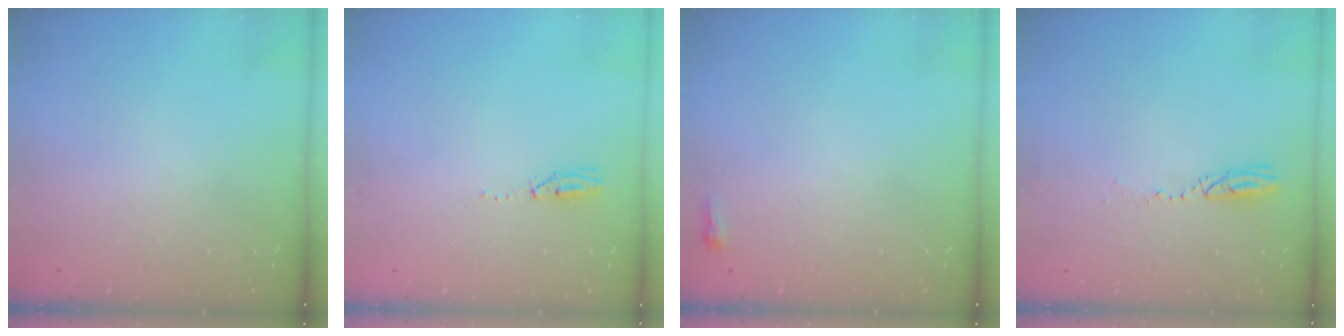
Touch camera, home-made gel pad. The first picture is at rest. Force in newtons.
{"total": 4.2, "press": 2.6, "slide": 3.3}
{"total": 2.4, "press": 2.4, "slide": 0.6}
{"total": 3.6, "press": 3.5, "slide": 0.7}